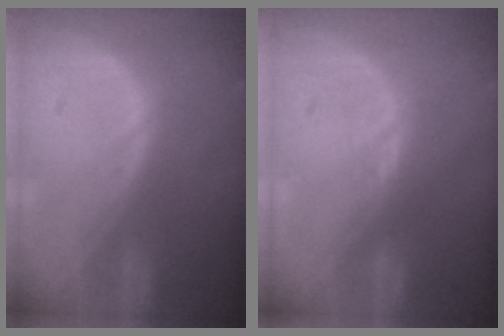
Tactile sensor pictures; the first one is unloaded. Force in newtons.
{"total": 1.1, "press": 1.0, "slide": 0.5}